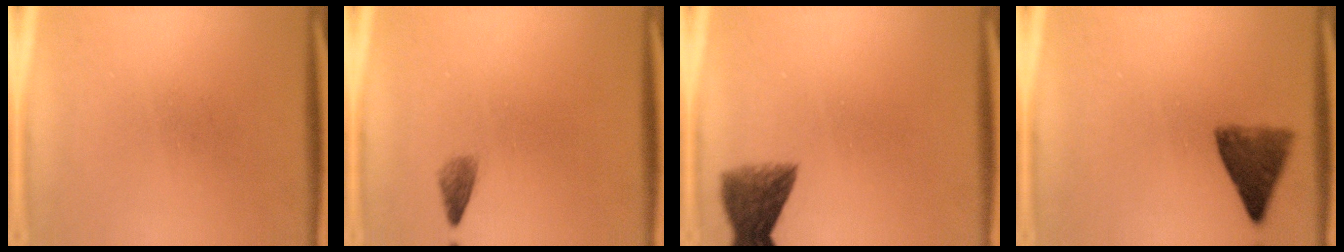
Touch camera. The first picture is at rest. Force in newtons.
{"total": 1.5}
{"total": 5.7}
{"total": 6.0}